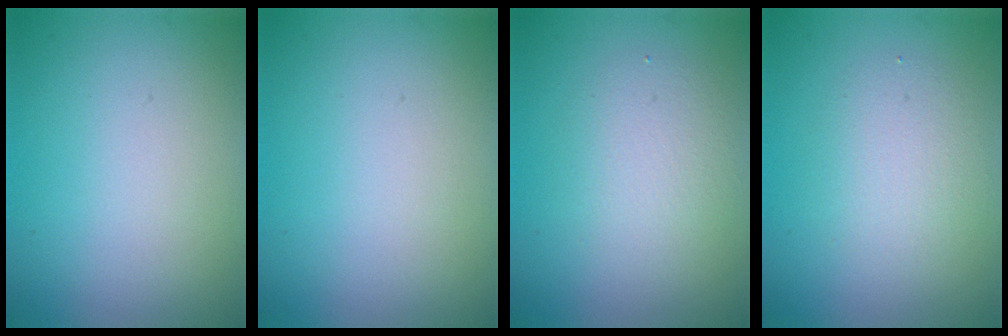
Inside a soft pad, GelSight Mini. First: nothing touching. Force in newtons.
{"total": 0.0}
{"total": 2.9, "press": 2.9, "slide": 0.1}
{"total": 2.6, "press": 2.6, "slide": 0.3}